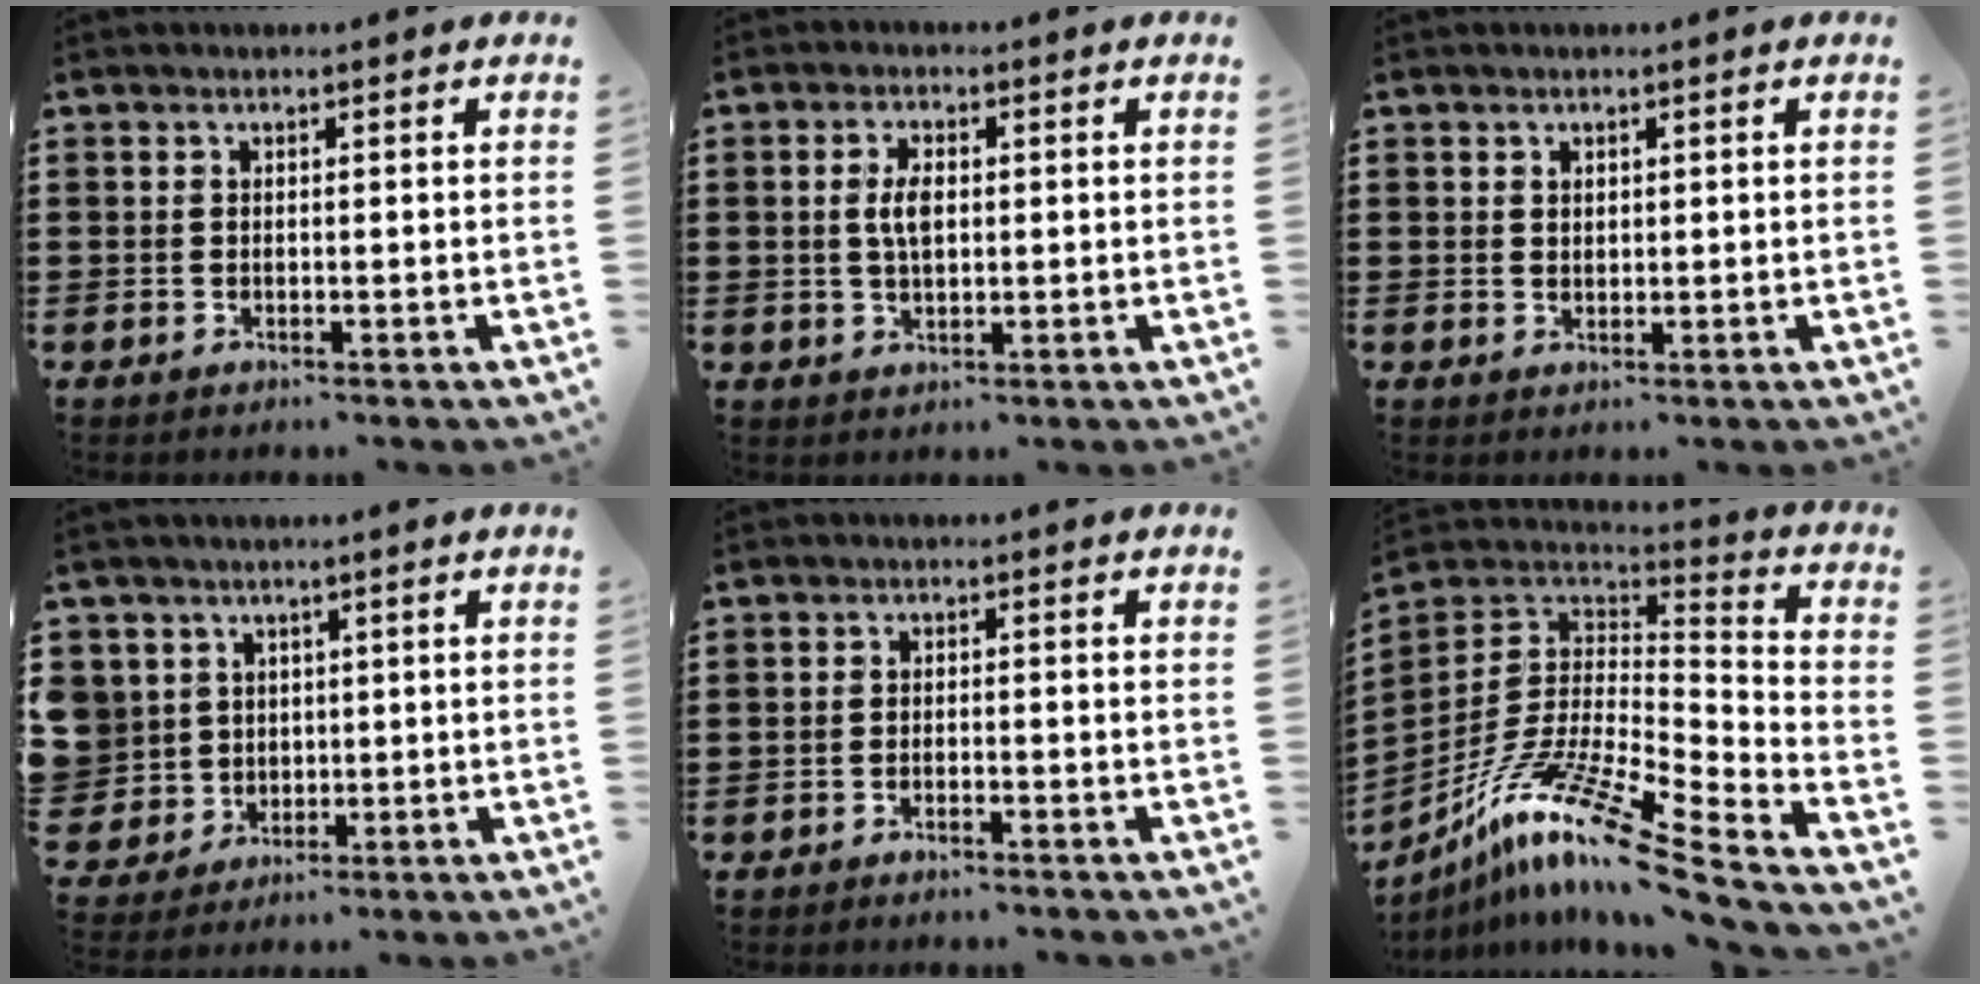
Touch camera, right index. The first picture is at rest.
{"total": 3.8, "force": [0.4, 1.7, 3.4], "torque": [-0.075, 0.006, 0.002]}
{"total": 1.1, "force": [0.8, 0.7, 0.2], "torque": [-0.004, 0.004, 0.016]}
{"total": 5.5, "force": [1.4, 5.3, 0.0], "torque": [-0.038, 0.009, 0.028]}
{"total": 1.3, "force": [-1.3, -0.1, 0.3], "torque": [-0.008, -0.002, -0.024]}
{"total": 13.9, "force": [-9.7, 1.3, 9.9], "torque": [-0.196, 0.006, -0.189]}